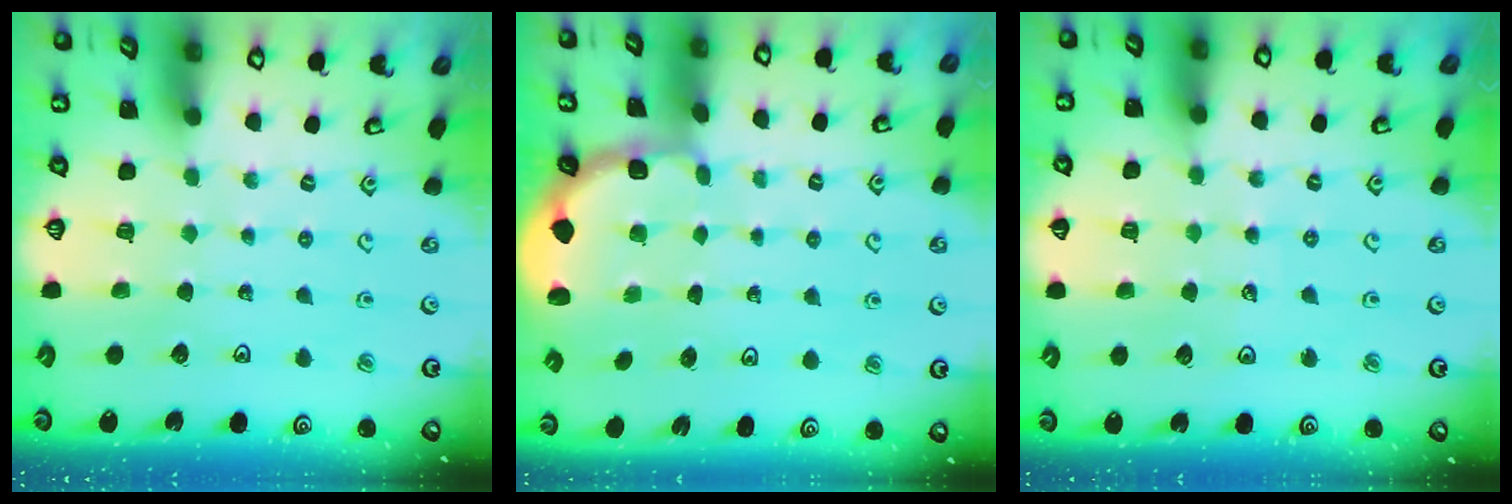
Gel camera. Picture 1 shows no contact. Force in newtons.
{"total": 1.9, "press": 1.8, "slide": 0.7}
{"total": 4.3, "press": 4.3, "slide": 0.7}